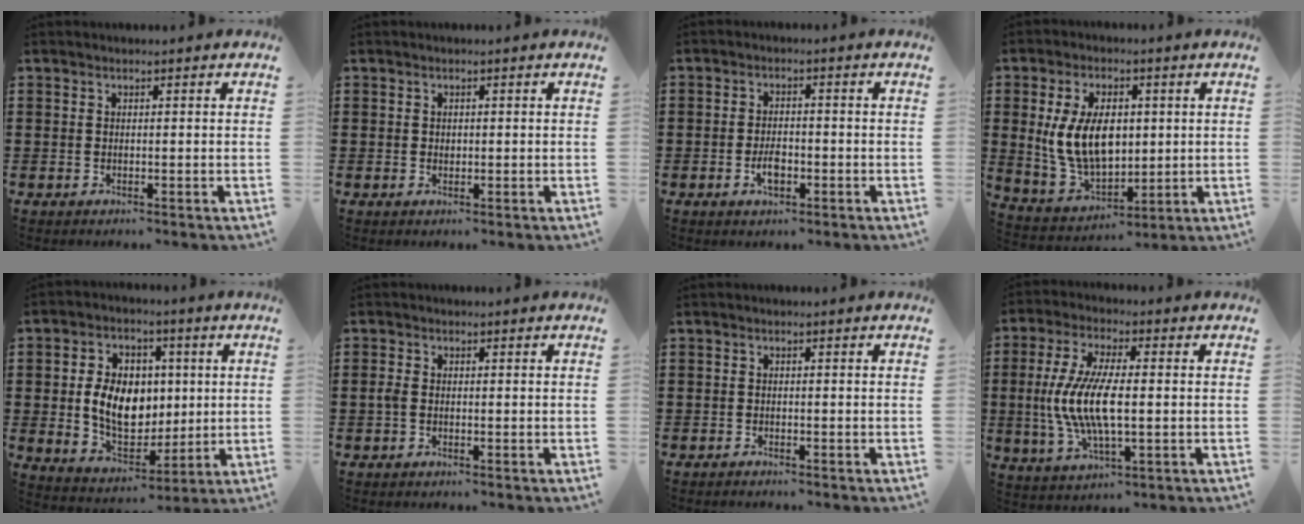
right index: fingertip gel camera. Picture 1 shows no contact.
{"total": 0.6, "force": [0.2, 0.6, 0.2], "torque": [-0.006, 0.004, 0.004]}
{"total": 3.4, "force": [-1.2, 1.6, 2.7], "torque": [-0.058, 0.000, -0.024]}
{"total": 10.6, "force": [1.5, 6.5, 8.2], "torque": [-0.187, 0.005, 0.025]}
{"total": 9.8, "force": [0.7, 7.1, 6.8], "torque": [-0.131, 0.012, 0.011]}
{"total": 1.2, "force": [-0.4, 0.6, 1.0], "torque": [-0.026, -0.001, -0.010]}
{"total": 0.9, "force": [-0.9, -0.1, -0.1], "torque": [-0.001, -0.002, -0.018]}
{"total": 10.0, "force": [-0.4, 3.2, 9.5], "torque": [-0.222, -0.015, -0.018]}